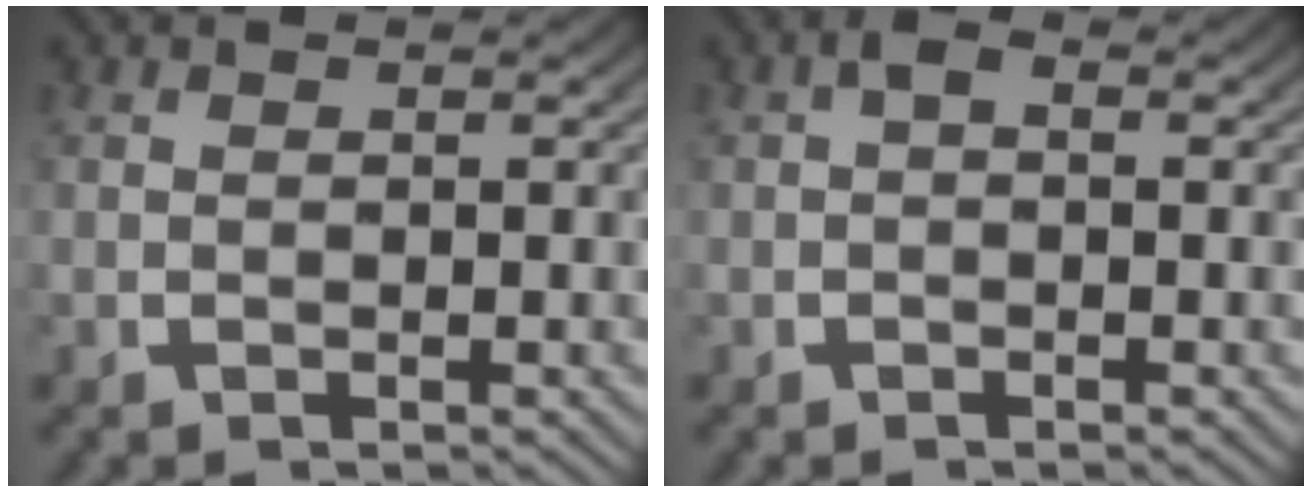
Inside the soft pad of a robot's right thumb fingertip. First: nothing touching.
{"total": 1.4, "force": [0.1, 0.8, 1.1], "torque": [-0.021, 0.003, -0.001]}